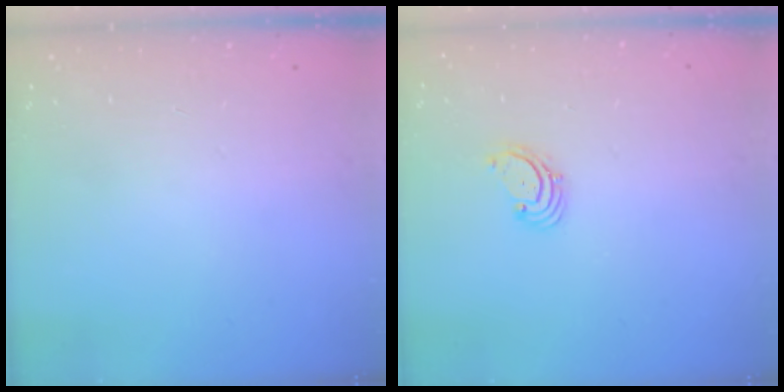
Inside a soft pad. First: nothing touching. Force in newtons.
{"total": 1.6, "press": 1.6, "slide": 0.2}